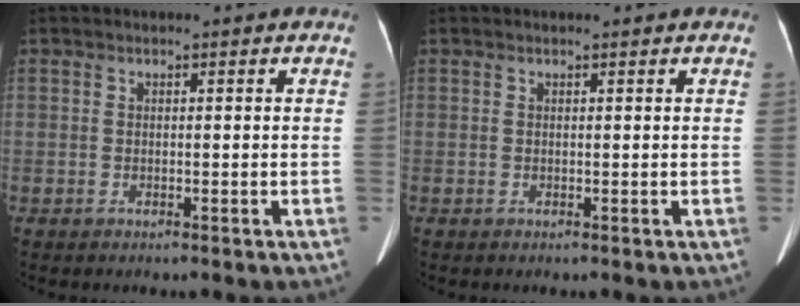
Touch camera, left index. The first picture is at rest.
{"total": 0.7, "force": [0.6, 0.0, 0.2], "torque": [-0.008, 0.004, 0.011]}